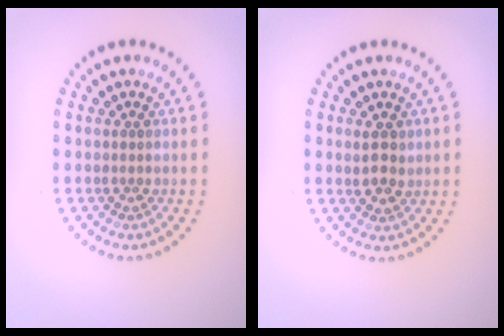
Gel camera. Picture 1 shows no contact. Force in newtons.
{"total": 2.2, "press": 2.1, "slide": 0.5}